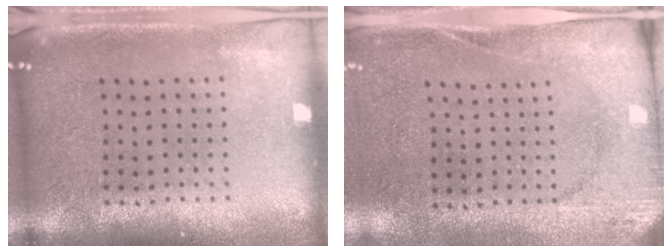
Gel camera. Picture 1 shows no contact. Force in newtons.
{"total": 2.7, "press": 2.1, "slide": 1.7}